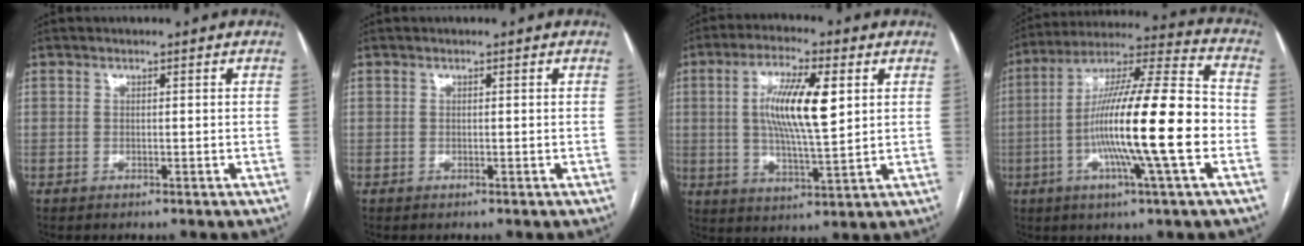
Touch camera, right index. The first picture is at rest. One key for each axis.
{"total": 0.0}
{"total": 11.5, "fx": 2.4, "fy": 2.1, "fz": 11.0, "tx": -0.203, "ty": 0.002, "tz": 0.042}
{"total": 19.8, "fx": -3.9, "fy": 0.5, "fz": 19.4, "tx": -0.336, "ty": 0.000, "tz": -0.074}